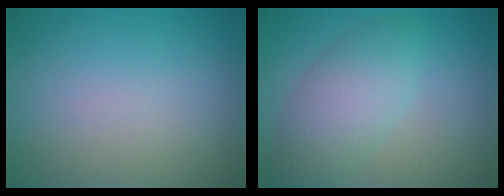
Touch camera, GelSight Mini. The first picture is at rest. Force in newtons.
{"total": 4.6, "press": 4.6, "slide": 0.0}